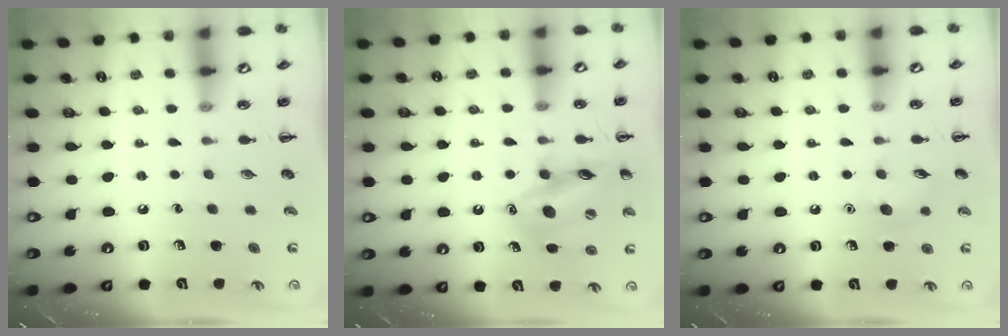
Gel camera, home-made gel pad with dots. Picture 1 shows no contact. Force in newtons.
{"total": 15.1, "press": 14.8, "slide": 2.8}
{"total": 6.4, "press": 6.2, "slide": 1.8}